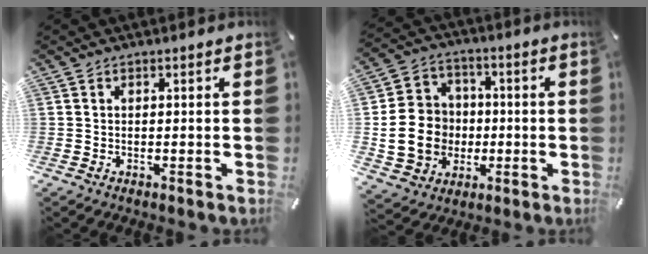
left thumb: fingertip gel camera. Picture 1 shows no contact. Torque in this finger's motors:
{"motor_torque": [0.47, 0.53, 0.28, 0.04, 0.31]}